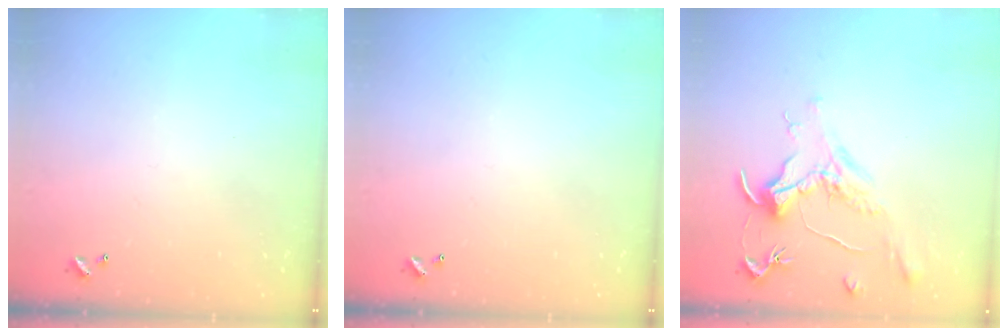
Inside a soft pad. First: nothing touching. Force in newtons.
{"total": 0.0}
{"total": 1.6, "press": 1.4, "slide": 0.7}